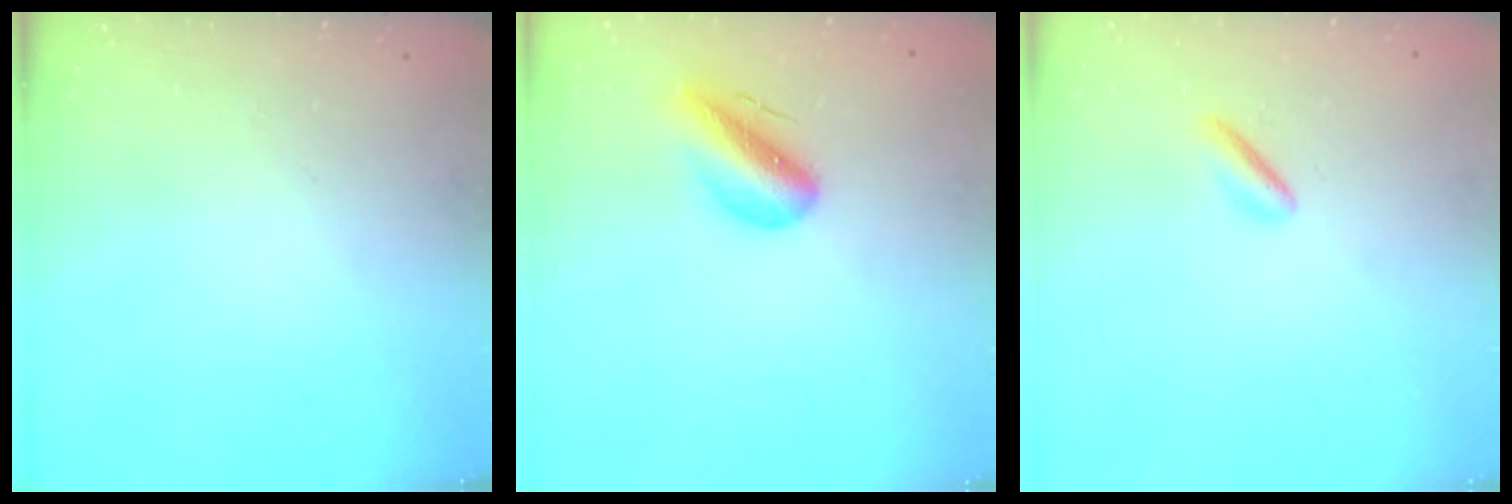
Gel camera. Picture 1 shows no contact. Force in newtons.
{"total": 9.9, "press": 9.5, "slide": 2.9}
{"total": 1.9, "press": 1.7, "slide": 0.7}